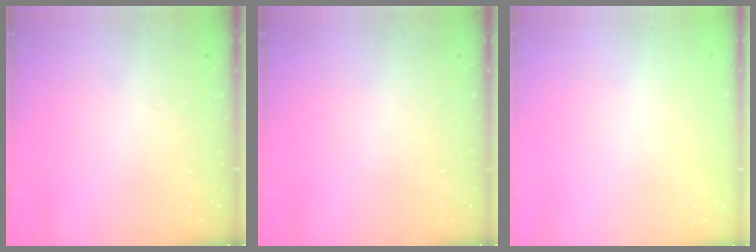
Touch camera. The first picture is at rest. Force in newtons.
{"total": 0.0}
{"total": 0.0}